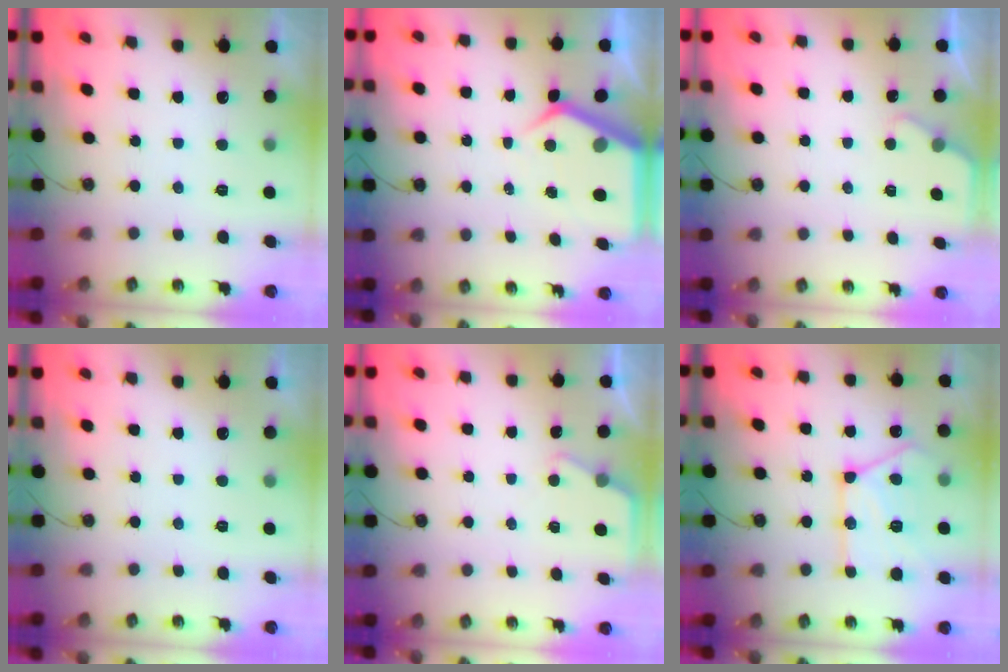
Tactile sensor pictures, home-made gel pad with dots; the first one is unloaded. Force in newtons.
{"total": 6.2, "press": 6.2, "slide": 0.6}
{"total": 1.7, "press": 1.7, "slide": 0.3}
{"total": 0.0}
{"total": 3.1, "press": 3.0, "slide": 0.4}
{"total": 17.7, "press": 17.7, "slide": 1.8}